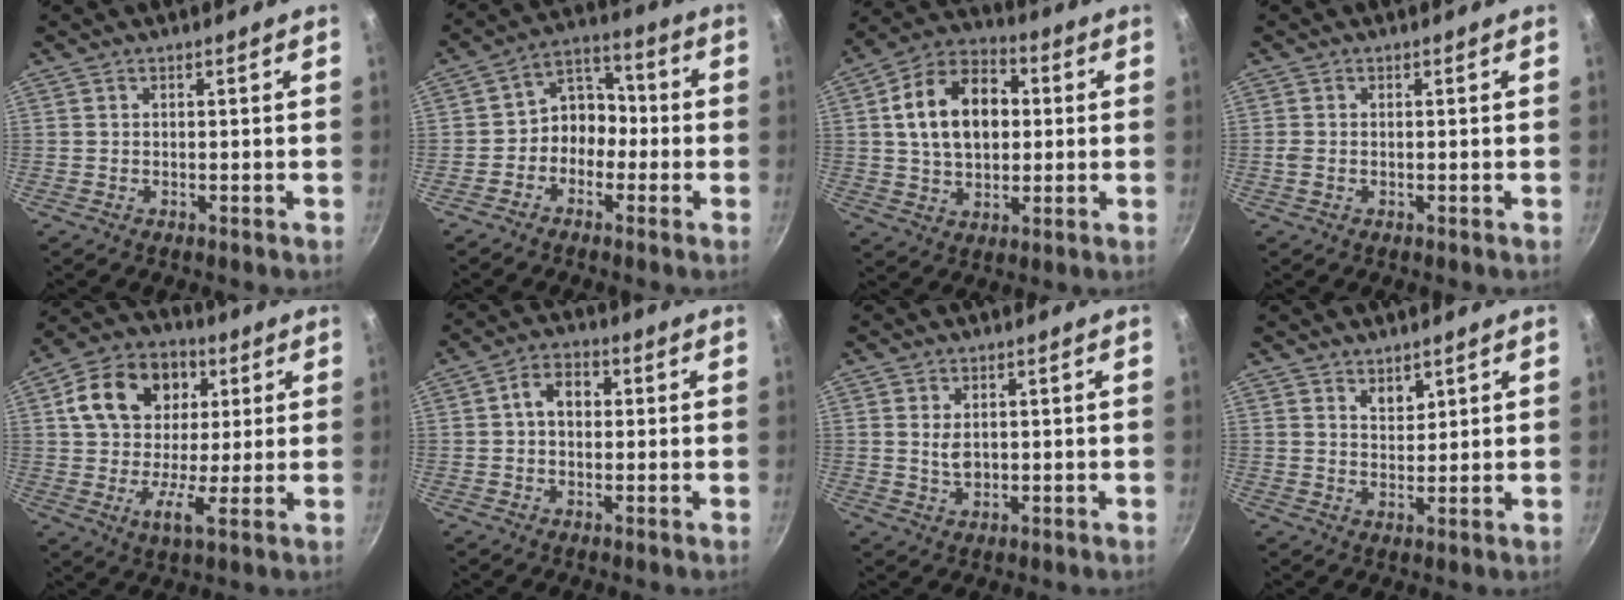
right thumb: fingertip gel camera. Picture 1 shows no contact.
{"total": 7.7, "force": [-2.1, 6.3, 4.0], "torque": [-0.017, 0.045, -0.052]}
{"total": 16.0, "force": [2.2, 11.0, 11.4], "torque": [-0.161, 0.021, 0.026]}
{"total": 1.1, "force": [-0.3, 0.7, 0.8], "torque": [-0.022, 0.001, -0.008]}
{"total": 15.7, "force": [4.6, 11.3, 9.9], "torque": [-0.152, 0.010, 0.059]}
{"total": 5.7, "force": [0.7, 4.2, 3.9], "torque": [-0.042, 0.014, 0.001]}
{"total": 3.2, "force": [0.5, 2.1, 2.3], "torque": [-0.038, -0.006, 0.012]}
{"total": 3.2, "force": [2.1, 1.7, 1.6], "torque": [-0.018, -0.020, 0.037]}